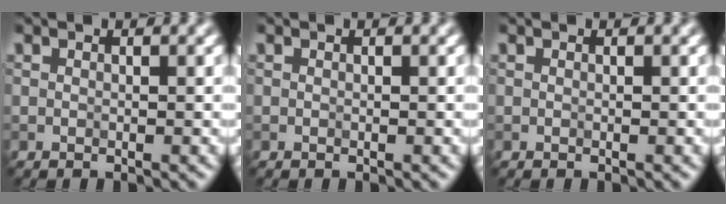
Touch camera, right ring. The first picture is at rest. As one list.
[{"total": 0.0}, {"total": 0.0}]